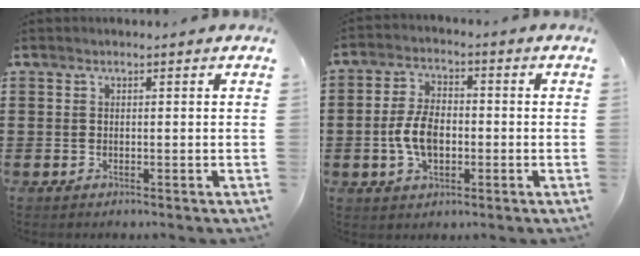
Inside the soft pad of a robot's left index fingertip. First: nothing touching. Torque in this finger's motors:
{"motor_torque": [0.94, 0.81, 0.73, 0.17]}